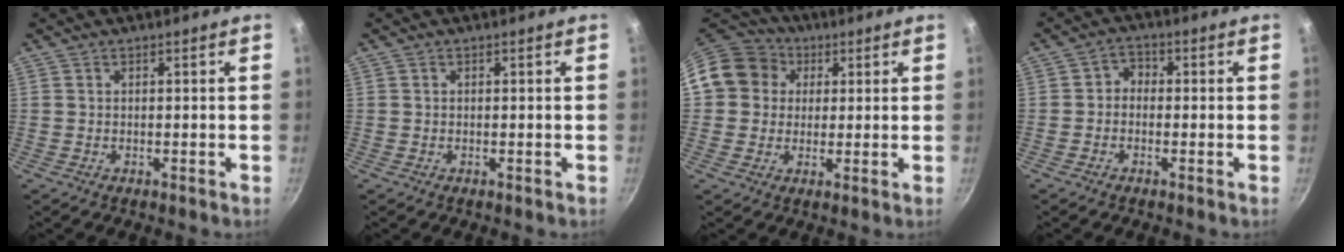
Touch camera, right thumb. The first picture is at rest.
{"total": 0.0}
{"total": 11.5, "force": [2.8, 10.4, 4.0], "torque": [-0.045, 0.020, 0.034]}
{"total": 2.9, "force": [-0.6, 2.4, 1.5], "torque": [-0.011, 0.014, -0.020]}